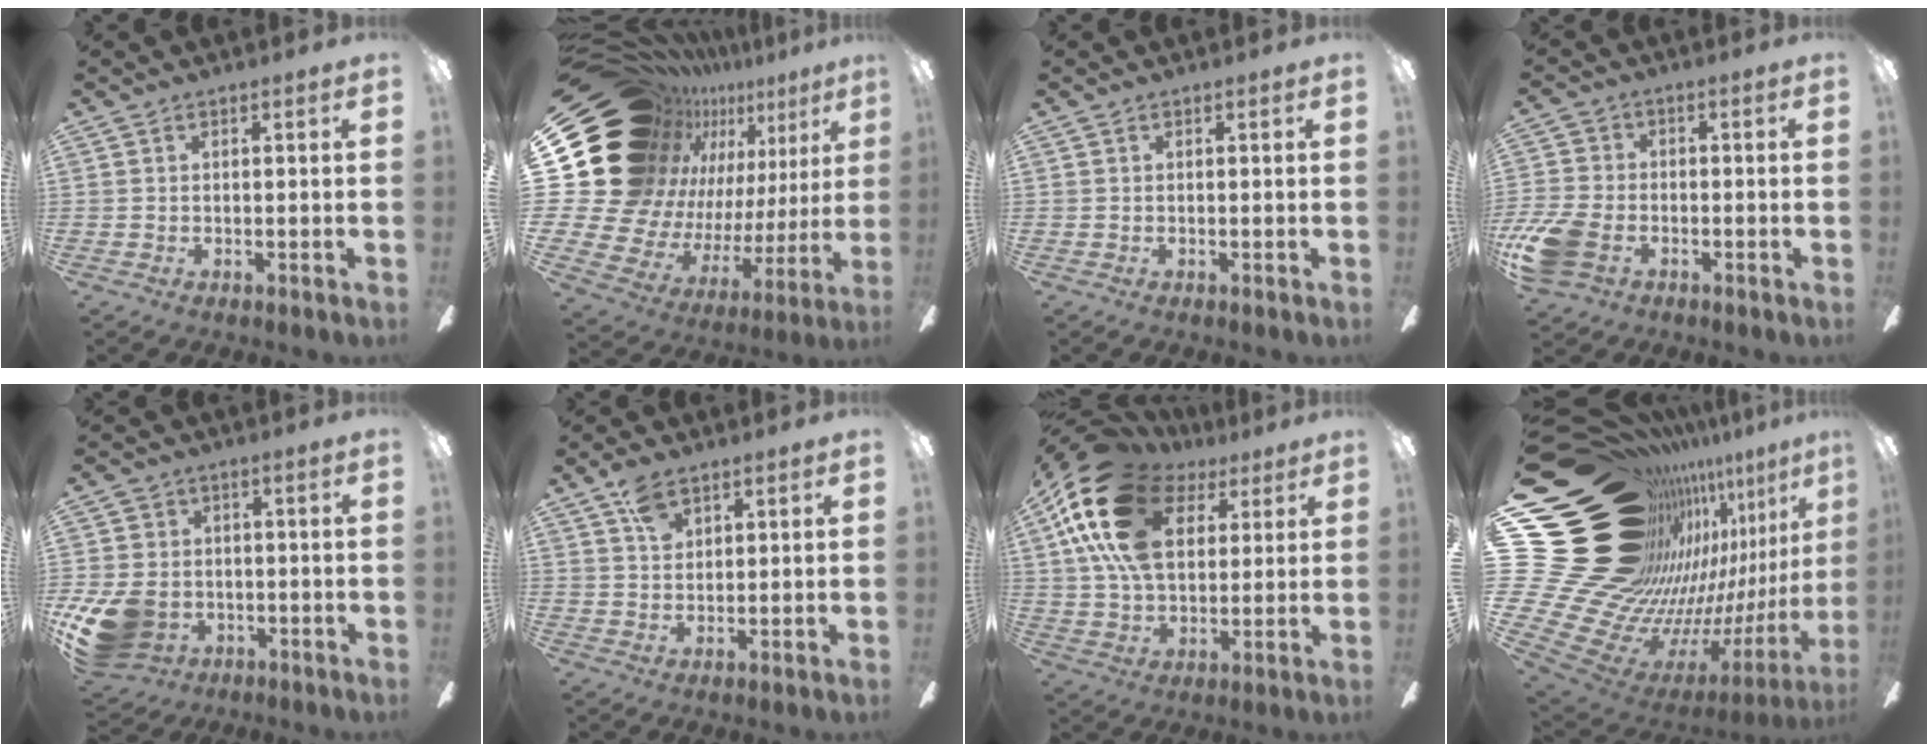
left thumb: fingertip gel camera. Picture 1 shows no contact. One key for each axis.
{"total": 24.2, "fx": 12.9, "fy": 16.7, "fz": 11.9, "tx": -0.249, "ty": -0.131, "tz": 0.289}
{"total": 0.0}
{"total": 10.9, "fx": -4.3, "fy": 7.5, "fz": 6.6, "tx": -0.146, "ty": 0.021, "tz": -0.075}
{"total": 14.0, "fx": -4.3, "fy": 11.1, "fz": 7.5, "tx": -0.163, "ty": 0.024, "tz": -0.076}
{"total": 5.6, "fx": 3.5, "fy": 3.2, "fz": 3.0, "tx": -0.045, "ty": -0.007, "tz": 0.062}
{"total": 23.2, "fx": 9.3, "fy": 15.1, "fz": 15.0, "tx": -0.320, "ty": -0.022, "tz": 0.161}
{"total": 31.2, "fx": 12.7, "fy": 21.7, "fz": 18.5, "tx": -0.271, "ty": -0.176, "tz": 0.350}